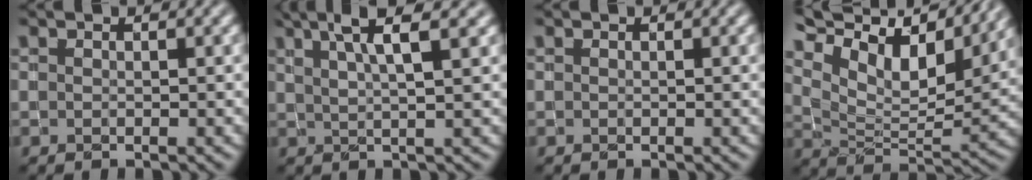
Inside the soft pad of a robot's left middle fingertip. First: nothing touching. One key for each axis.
{"total": 4.8, "fx": 2.7, "fy": 0.8, "fz": 3.8, "tx": -0.055, "ty": 0.009, "tz": 0.045}
{"total": 0.0}
{"total": 11.9, "fx": 8.3, "fy": 4.4, "fz": 7.2, "tx": -0.147, "ty": 0.022, "tz": 0.137}